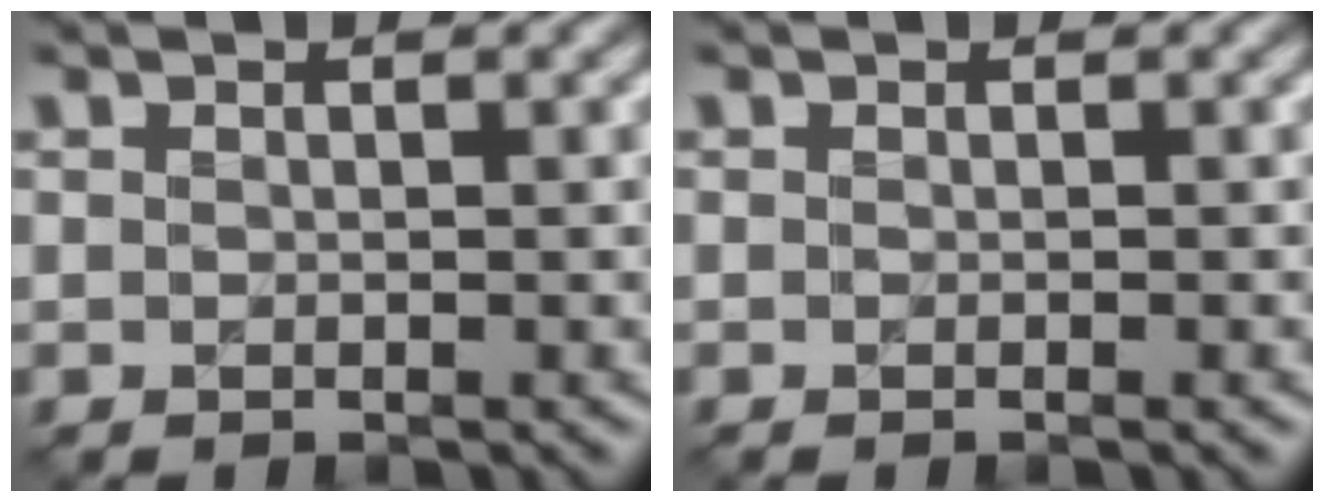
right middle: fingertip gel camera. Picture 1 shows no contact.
{"total": 0.0}